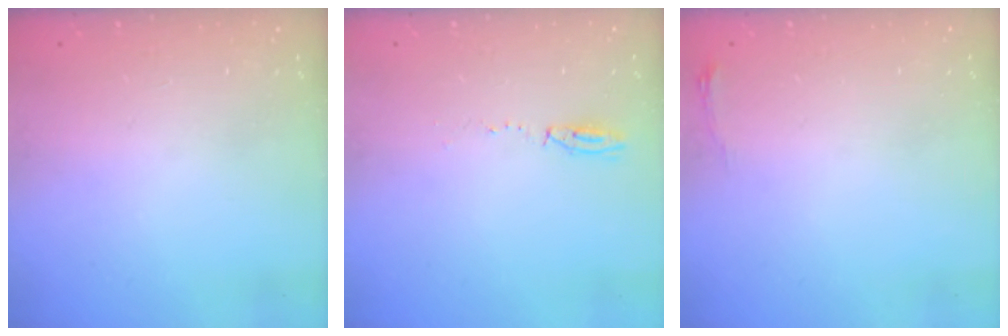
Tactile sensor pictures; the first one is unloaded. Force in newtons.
{"total": 3.9, "press": 3.8, "slide": 0.9}
{"total": 3.4, "press": 3.4, "slide": 0.5}